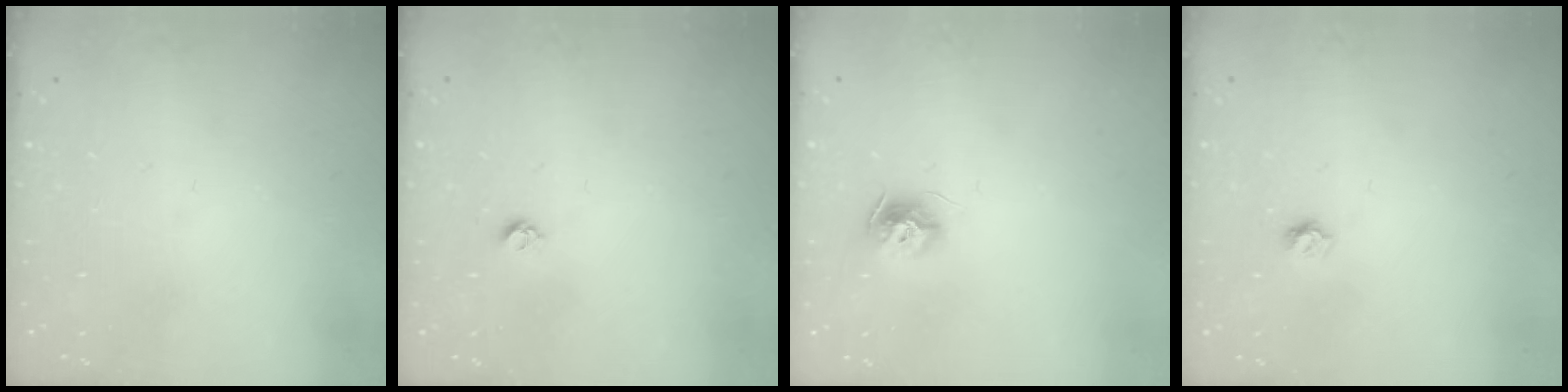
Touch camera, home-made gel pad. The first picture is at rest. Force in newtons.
{"total": 3.8, "press": 3.8, "slide": 0.6}
{"total": 8.7, "press": 8.7, "slide": 0.0}
{"total": 3.7, "press": 3.6, "slide": 0.2}